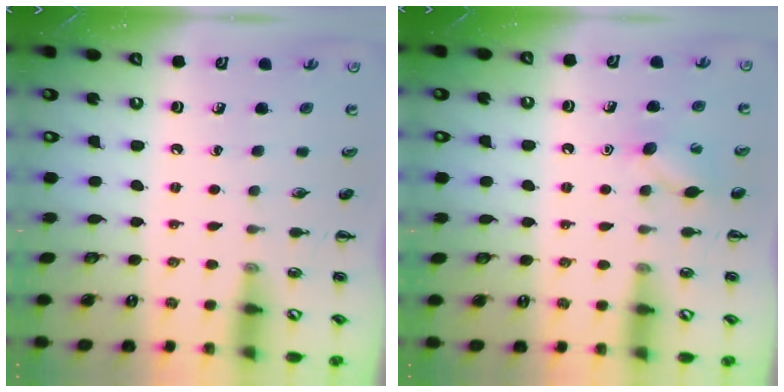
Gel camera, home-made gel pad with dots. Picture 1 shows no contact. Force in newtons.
{"total": 6.7, "press": 6.6, "slide": 1.6}